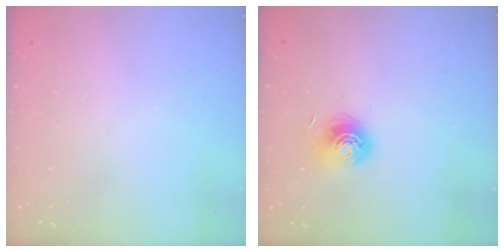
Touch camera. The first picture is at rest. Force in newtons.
{"total": 7.0, "press": 7.0, "slide": 0.5}